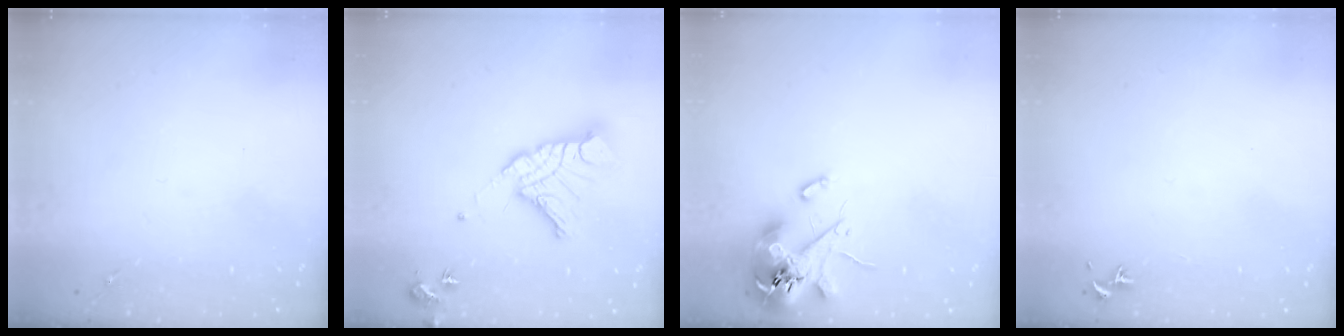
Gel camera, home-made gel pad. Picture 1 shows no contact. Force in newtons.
{"total": 16.3, "press": 16.2, "slide": 2.0}
{"total": 12.3, "press": 12.2, "slide": 1.9}
{"total": 0.7, "press": 0.6, "slide": 0.5}